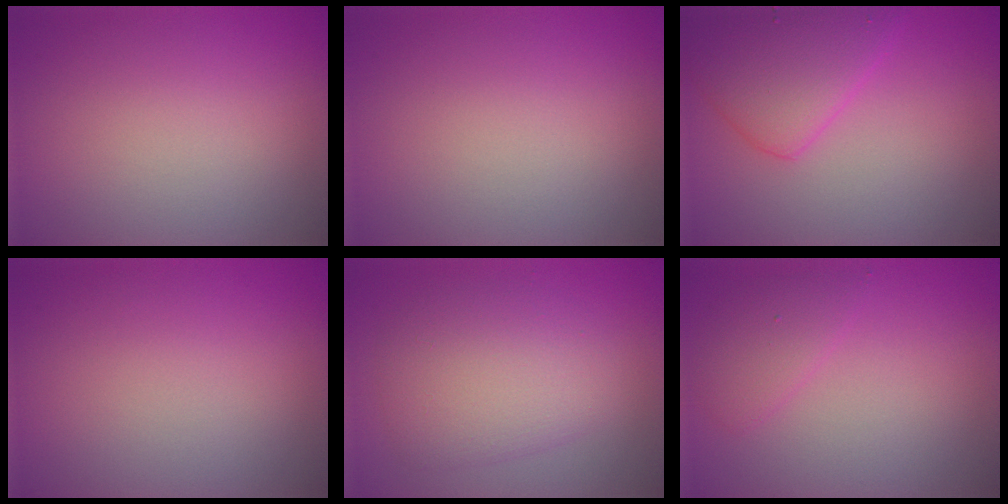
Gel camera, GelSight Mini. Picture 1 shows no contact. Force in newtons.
{"total": 0.0}
{"total": 5.0, "press": 5.0, "slide": 0.2}
{"total": 0.0}
{"total": 4.6, "press": 4.6, "slide": 0.1}
{"total": 1.9, "press": 1.9, "slide": 0.2}